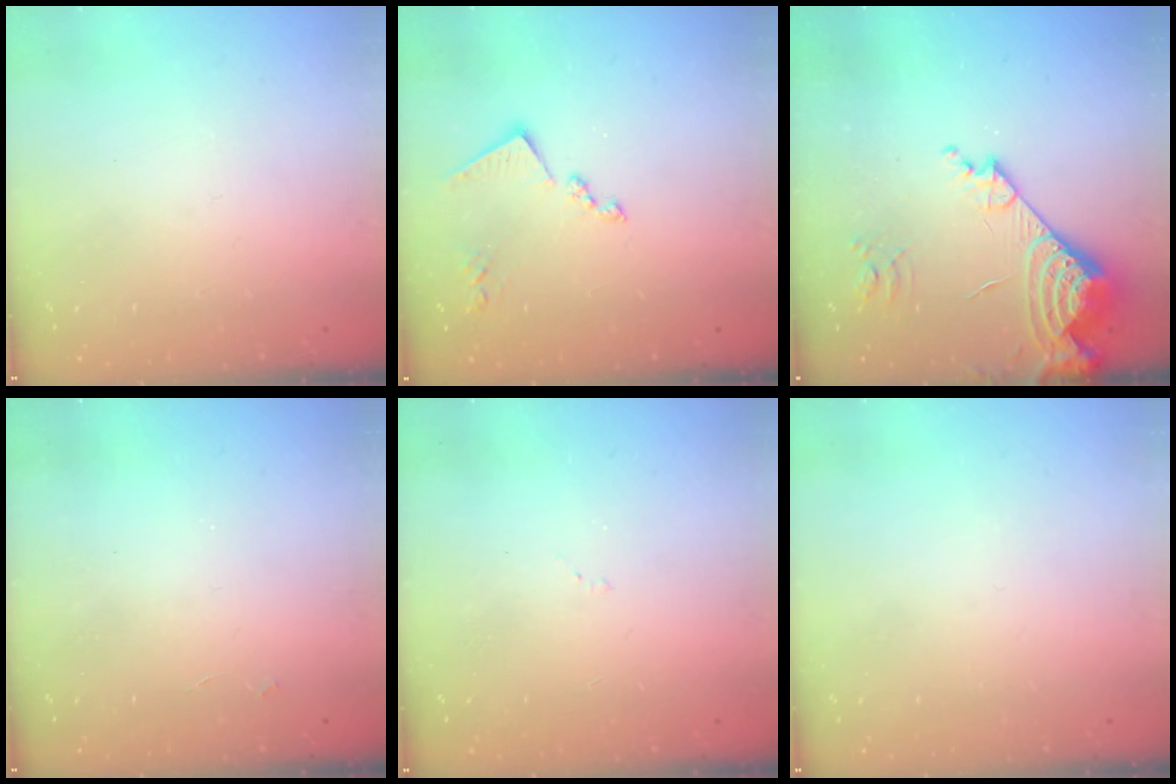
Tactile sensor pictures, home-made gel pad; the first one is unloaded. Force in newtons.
{"total": 10.3, "press": 10.3, "slide": 0.5}
{"total": 17.7, "press": 17.6, "slide": 2.1}
{"total": 2.0, "press": 2.0, "slide": 0.4}
{"total": 6.4, "press": 6.3, "slide": 0.8}
{"total": 0.0}